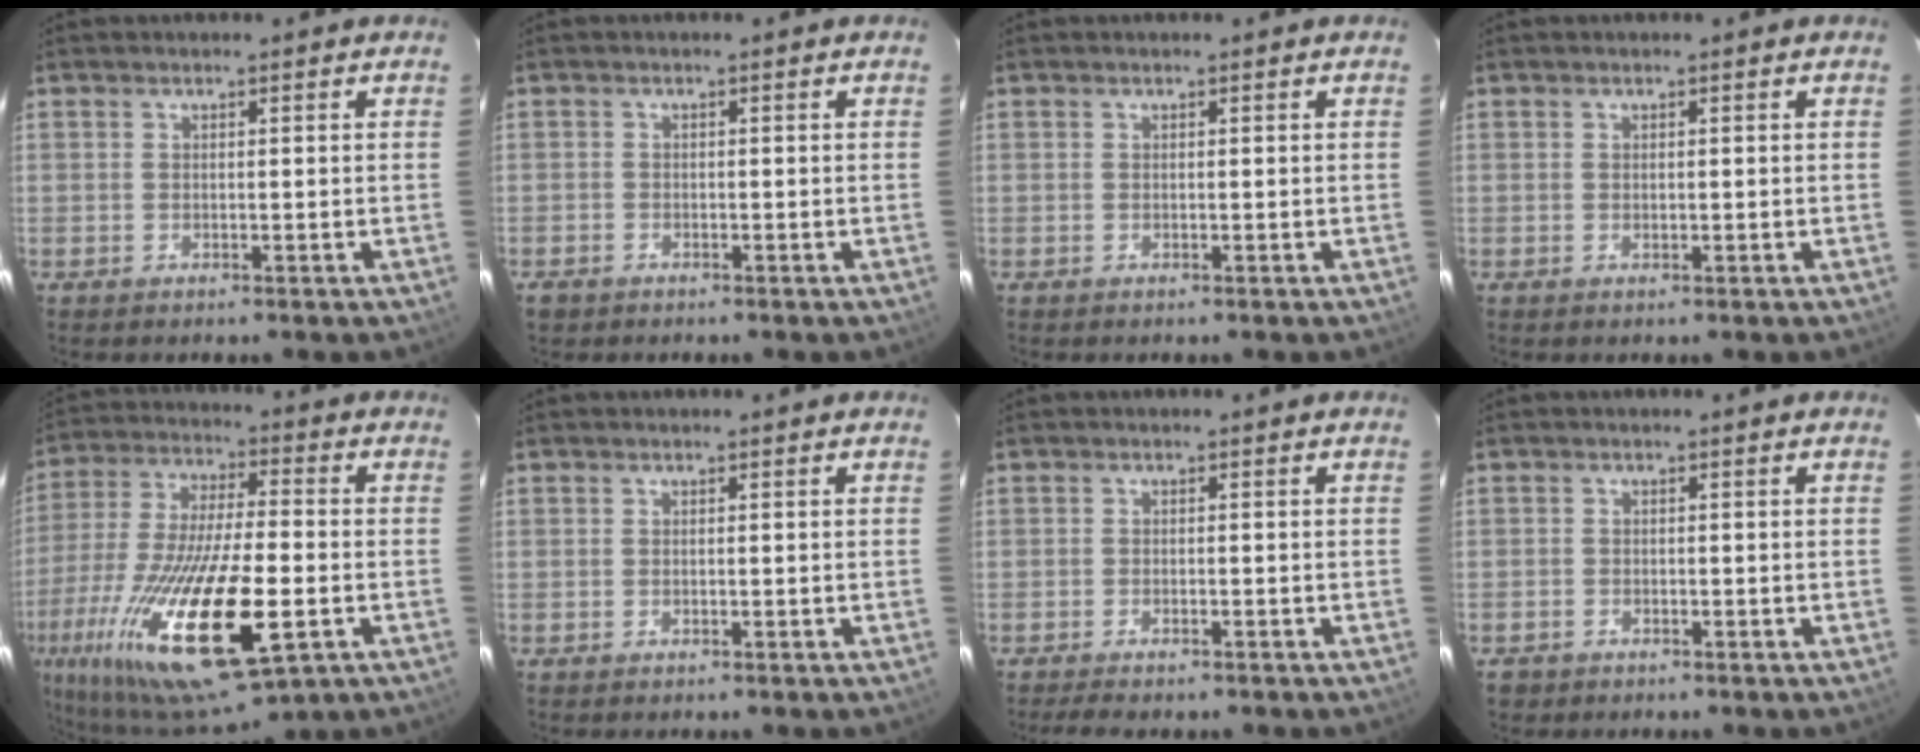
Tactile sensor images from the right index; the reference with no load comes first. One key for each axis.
{"total": 1.9, "fx": -1.2, "fy": 1.4, "fz": 0.4, "tx": -0.015, "ty": -0.001, "tz": -0.019}
{"total": 0.0}
{"total": 0.0}
{"total": 29.4, "fx": -11.0, "fy": 9.9, "fz": 25.4, "tx": -0.516, "ty": -0.078, "tz": -0.192}
{"total": 0.0}
{"total": 4.6, "fx": -3.9, "fy": 1.1, "fz": 2.2, "tx": -0.052, "ty": -0.012, "tz": -0.062}
{"total": 2.0, "fx": -1.2, "fy": 1.6, "fz": 0.4, "tx": -0.014, "ty": 0.001, "tz": -0.017}